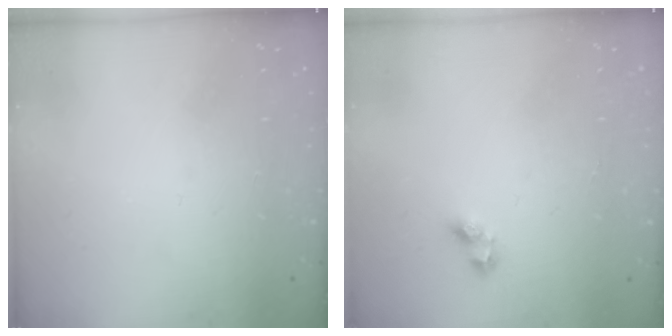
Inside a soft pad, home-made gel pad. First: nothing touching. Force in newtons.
{"total": 3.5, "press": 3.4, "slide": 0.9}